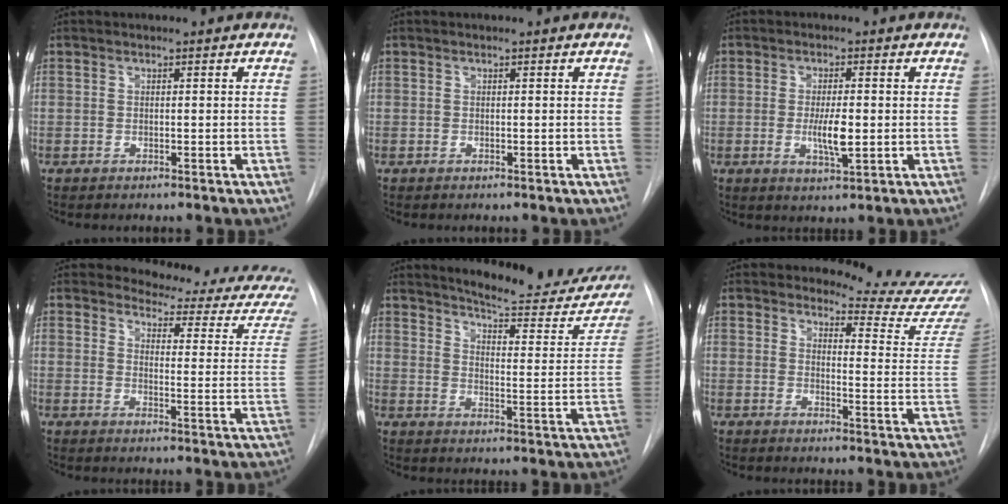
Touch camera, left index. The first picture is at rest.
{"total": 0.0}
{"total": 5.0, "force": [-1.4, 1.0, 4.6], "torque": [-0.088, -0.013, -0.019]}
{"total": 13.6, "force": [13.4, 1.0, 2.3], "torque": [-0.013, -0.104, 0.132]}
{"total": 19.6, "force": [18.0, 3.6, 6.9], "torque": [-0.080, -0.079, 0.214]}
{"total": 11.9, "force": [11.8, -1.1, 0.9], "torque": [0.000, -0.136, 0.118]}